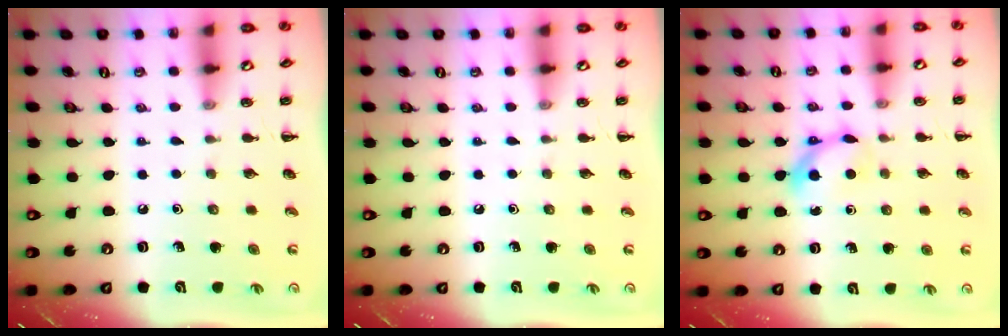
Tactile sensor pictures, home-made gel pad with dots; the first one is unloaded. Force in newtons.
{"total": 0.0}
{"total": 5.8, "press": 5.6, "slide": 1.6}